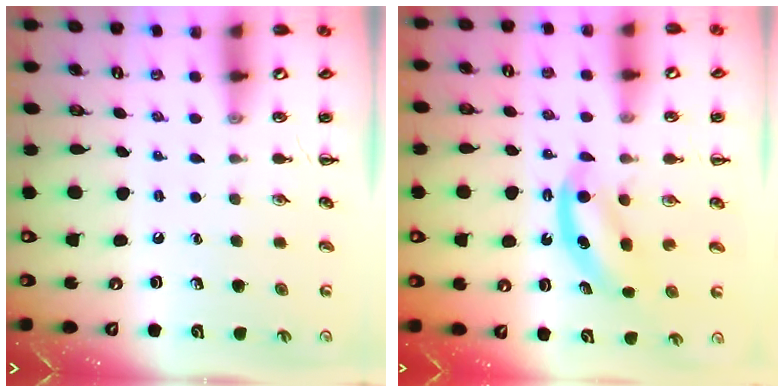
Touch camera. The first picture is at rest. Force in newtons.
{"total": 5.9, "press": 5.9, "slide": 0.7}